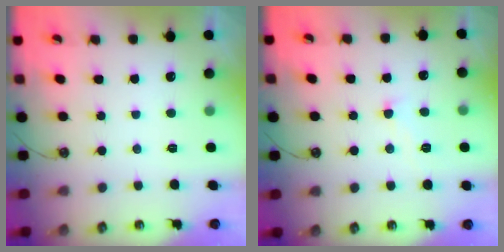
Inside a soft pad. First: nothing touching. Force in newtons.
{"total": 0.6, "press": 0.4, "slide": 0.4}